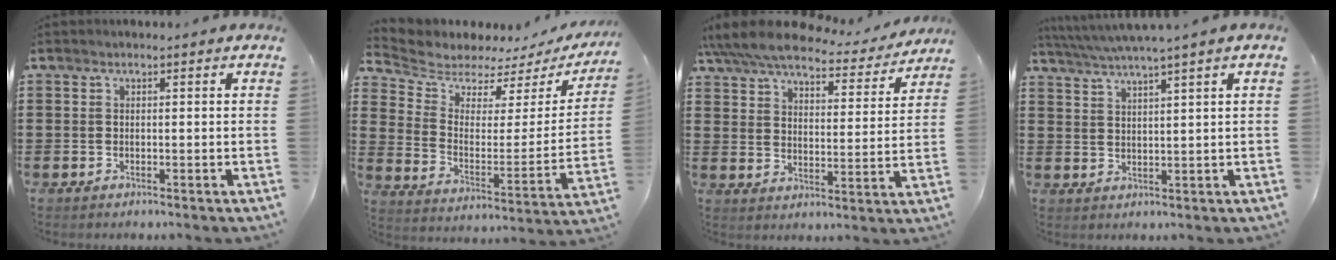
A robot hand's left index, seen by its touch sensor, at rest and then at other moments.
{"total": 4.7, "force": [4.3, 1.7, 0.6], "torque": [-0.046, -0.038, 0.069]}
{"total": 7.2, "force": [6.6, 0.9, 2.6], "torque": [-0.081, -0.038, 0.115]}
{"total": 3.1, "force": [2.7, -0.8, 1.4], "torque": [-0.036, -0.013, 0.045]}